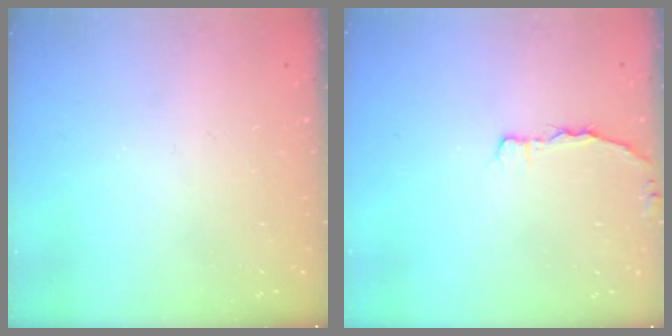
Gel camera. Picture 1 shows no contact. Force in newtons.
{"total": 2.0, "press": 2.0, "slide": 0.3}